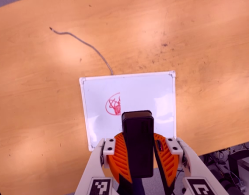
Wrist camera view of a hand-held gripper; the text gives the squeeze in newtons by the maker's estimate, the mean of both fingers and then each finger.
{"total": 10.6, "left": 10.1, "right": 11.2}